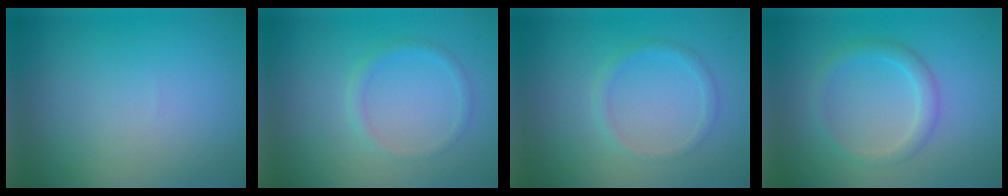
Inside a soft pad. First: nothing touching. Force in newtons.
{"total": 1.3, "press": 1.3, "slide": 0.2}
{"total": 1.3, "press": 1.3, "slide": 0.1}
{"total": 2.0, "press": 2.0, "slide": 0.1}